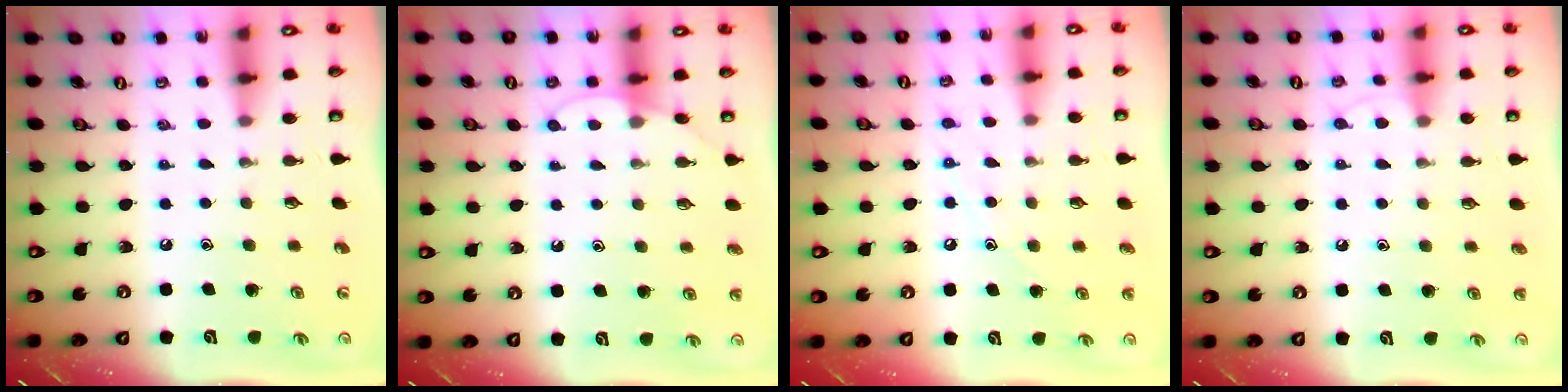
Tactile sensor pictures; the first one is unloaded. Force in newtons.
{"total": 4.8, "press": 4.7, "slide": 0.4}
{"total": 6.5, "press": 6.5, "slide": 0.3}
{"total": 5.8, "press": 5.7, "slide": 0.6}